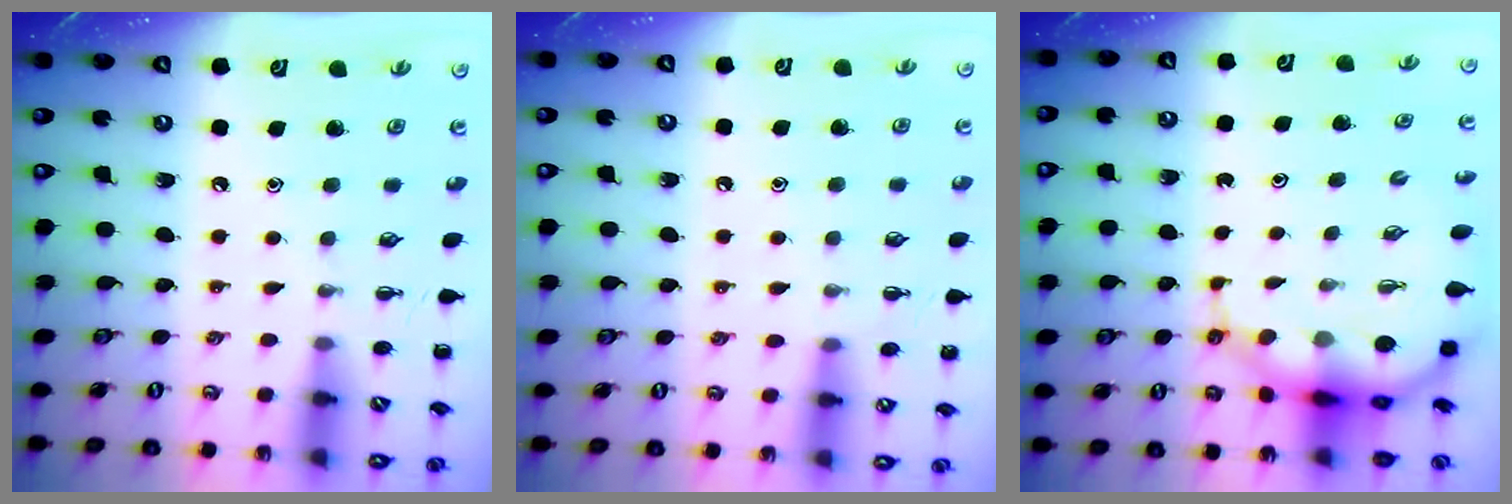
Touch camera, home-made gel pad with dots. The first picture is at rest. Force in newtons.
{"total": 7.0, "press": 6.5, "slide": 2.4}
{"total": 8.8, "press": 8.4, "slide": 2.7}